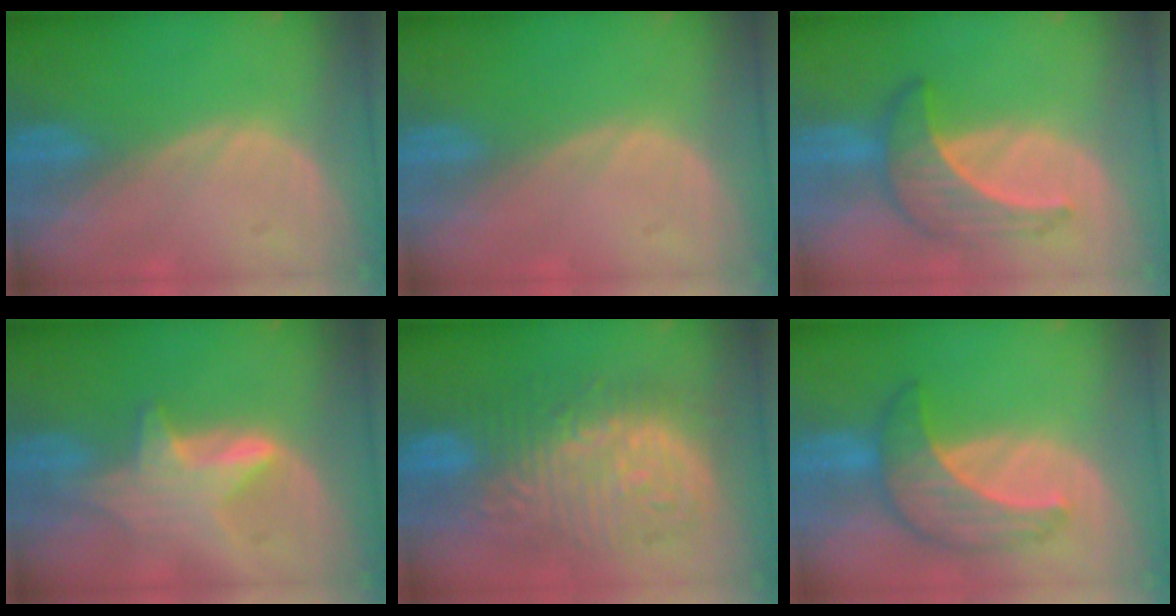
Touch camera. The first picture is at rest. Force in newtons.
{"total": 0.0}
{"total": 6.6, "press": 6.5, "slide": 1.2}
{"total": 5.8, "press": 5.8, "slide": 0.8}
{"total": 13.4, "press": 13.3, "slide": 1.2}
{"total": 7.4, "press": 7.4, "slide": 0.2}